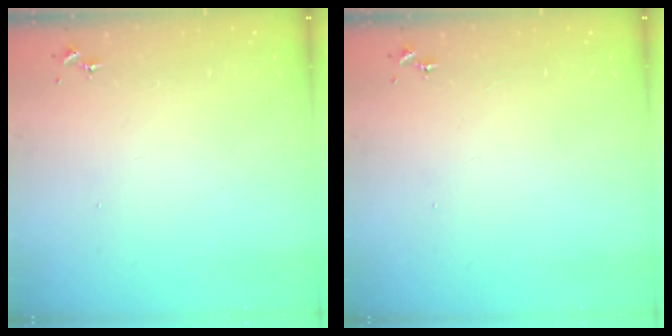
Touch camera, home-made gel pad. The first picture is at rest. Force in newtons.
{"total": 0.0}